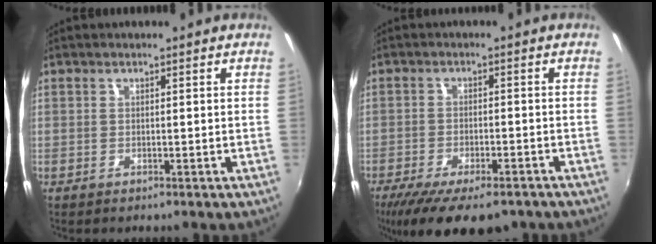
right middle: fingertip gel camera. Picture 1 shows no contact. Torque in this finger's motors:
{"motor_torque": [1.30, -0.84, 0.22, 0.13]}